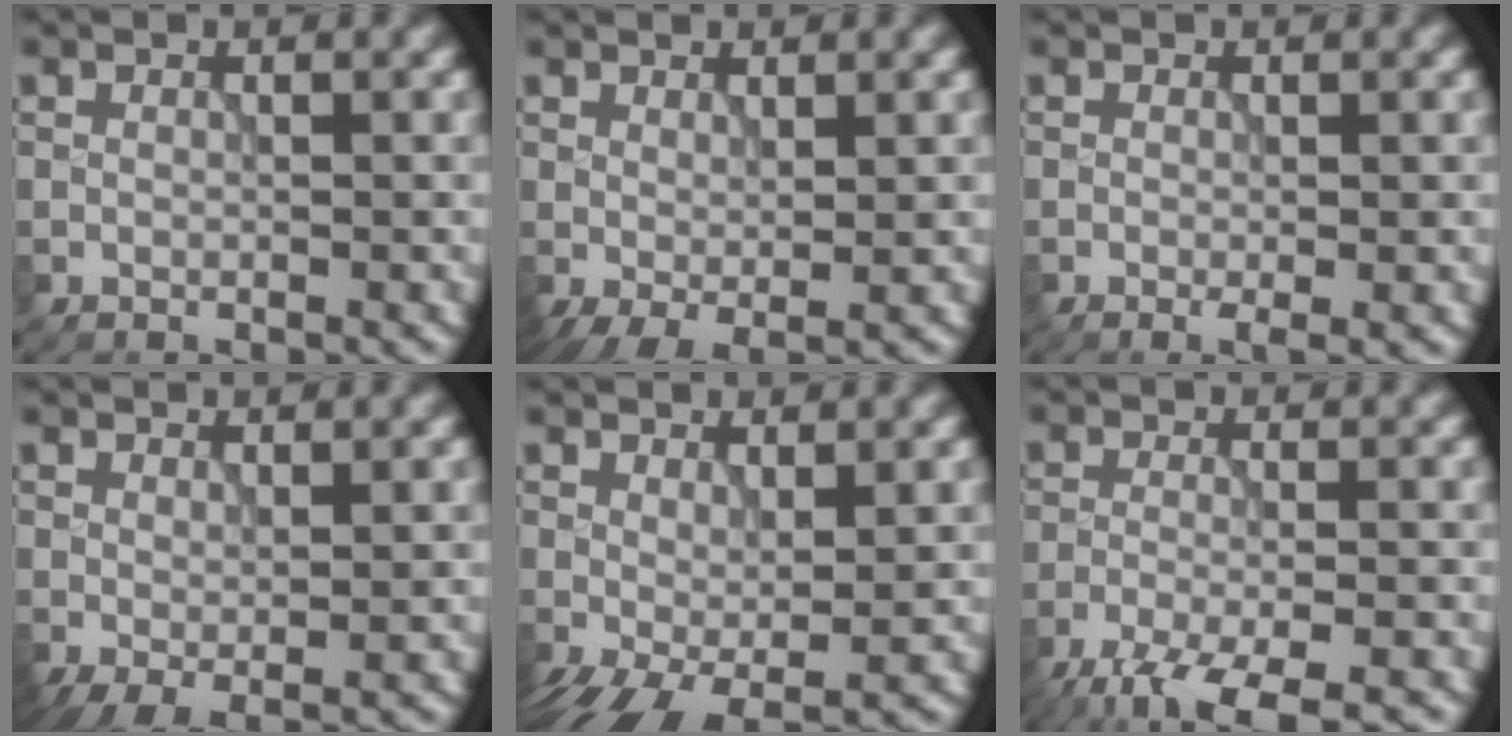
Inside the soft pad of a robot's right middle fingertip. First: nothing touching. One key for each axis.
{"total": 2.3, "fx": -0.1, "fy": 0.9, "fz": 2.1, "tx": -0.045, "ty": -0.005, "tz": 0.000}
{"total": 1.4, "fx": -0.4, "fy": 0.2, "fz": 1.3, "tx": -0.020, "ty": -0.008, "tz": -0.007}
{"total": 1.9, "fx": 0.0, "fy": 0.7, "fz": 1.8, "tx": -0.039, "ty": -0.004, "tz": 0.001}
{"total": 5.1, "fx": -1.0, "fy": 2.3, "fz": 4.4, "tx": -0.093, "ty": -0.012, "tz": -0.007}
{"total": 6.9, "fx": -5.2, "fy": 1.4, "fz": 4.3, "tx": -0.068, "ty": -0.025, "tz": -0.096}